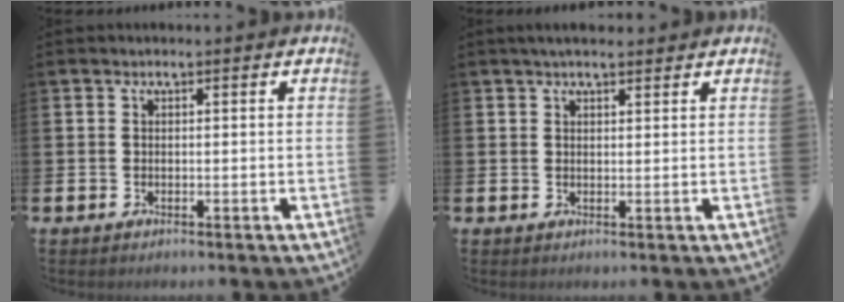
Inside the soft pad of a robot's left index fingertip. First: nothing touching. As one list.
[{"total": 2.6, "force": [2.3, 0.7, 1.0], "torque": [-0.016, -0.004, 0.039]}]